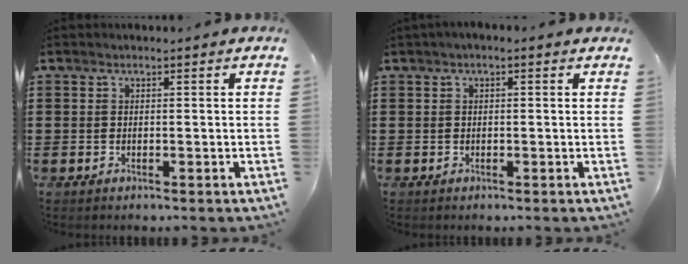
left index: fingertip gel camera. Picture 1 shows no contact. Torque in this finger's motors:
{"motor_torque": [2.13, 0.00, 0.54, 0.04]}